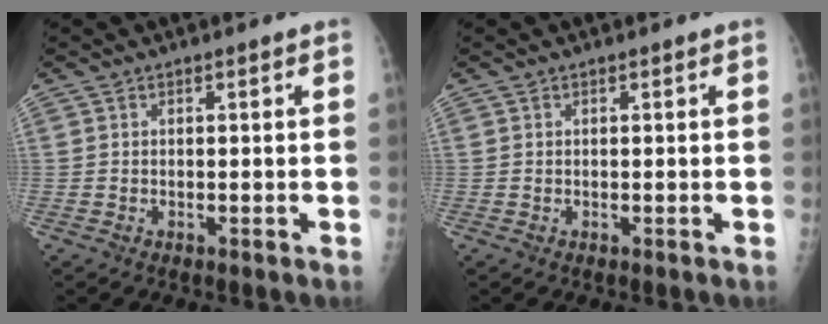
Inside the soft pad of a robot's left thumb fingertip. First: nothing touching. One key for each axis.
{"total": 0.0}